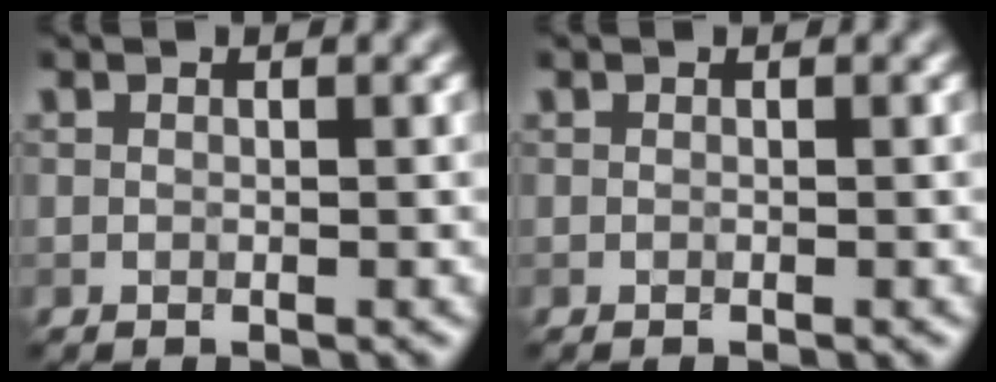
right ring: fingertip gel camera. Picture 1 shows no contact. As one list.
[{"total": 0.0}]